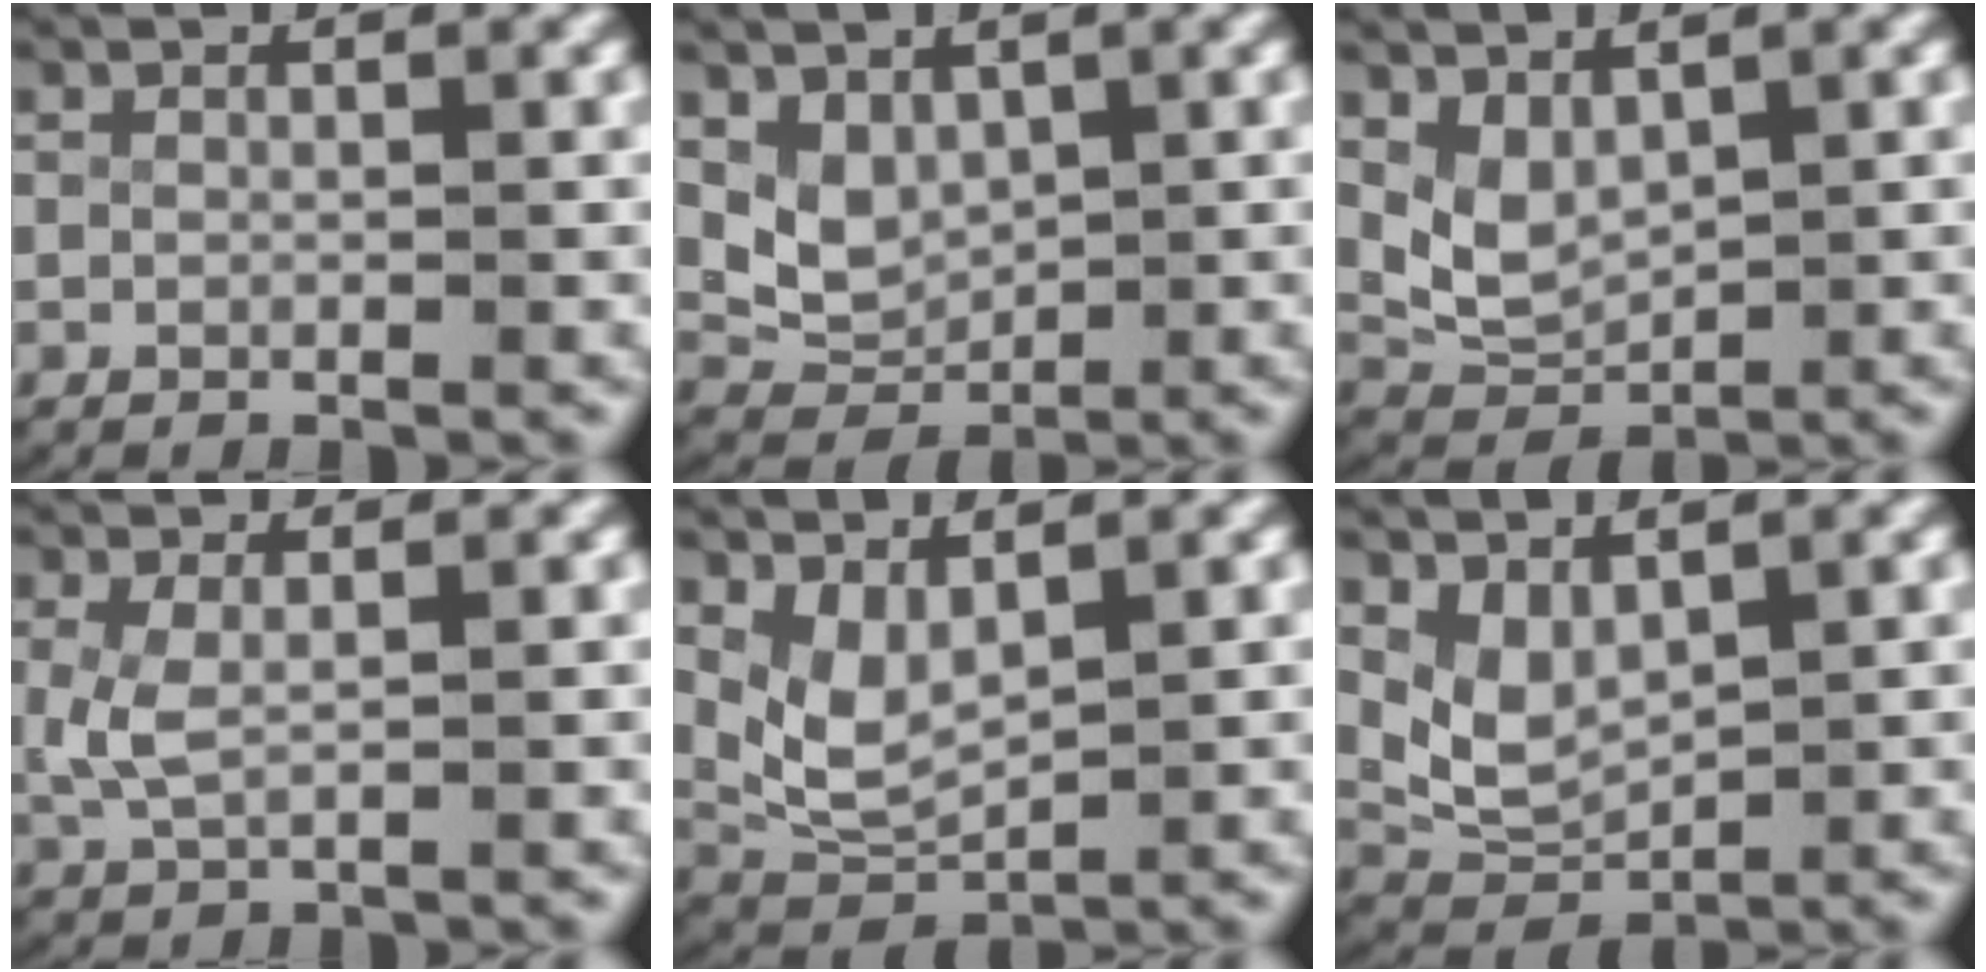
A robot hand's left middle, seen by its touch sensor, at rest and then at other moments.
{"total": 5.6, "force": [0.9, 4.9, 2.5], "torque": [-0.070, -0.020, 0.020]}
{"total": 5.2, "force": [0.9, 4.3, 2.7], "torque": [-0.079, -0.020, 0.023]}
{"total": 2.2, "force": [0.2, 1.0, 2.0], "torque": [-0.060, -0.010, 0.015]}
{"total": 5.6, "force": [1.1, 4.3, 3.4], "torque": [-0.095, -0.018, 0.027]}
{"total": 6.3, "force": [1.1, 5.2, 3.4], "torque": [-0.093, -0.020, 0.024]}